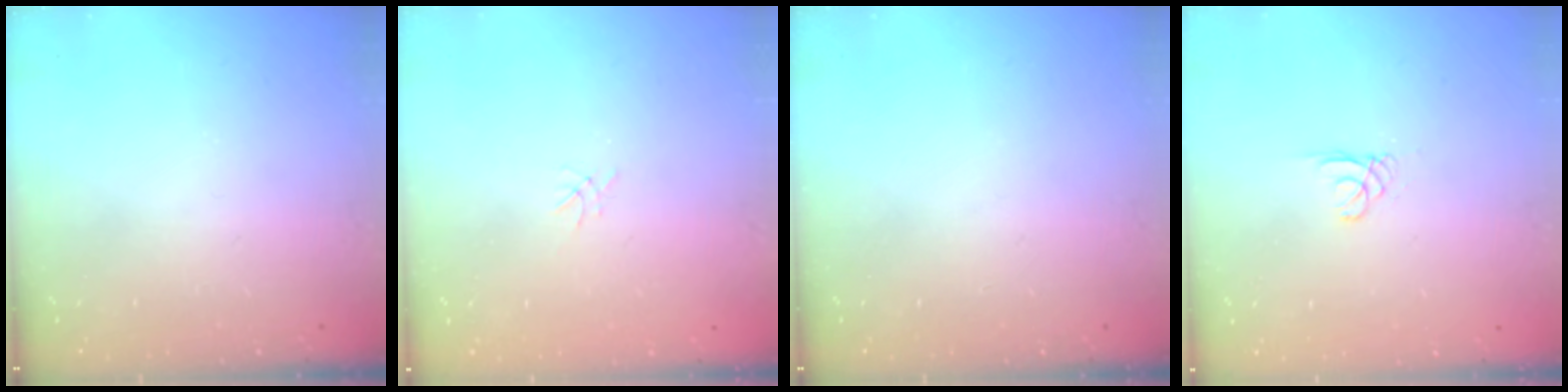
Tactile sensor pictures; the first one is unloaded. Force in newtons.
{"total": 0.0}
{"total": 0.0}
{"total": 0.6, "press": 0.6, "slide": 0.1}